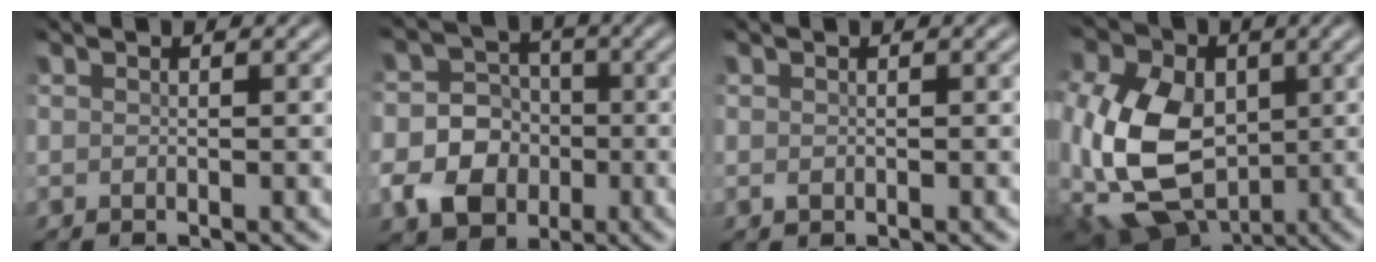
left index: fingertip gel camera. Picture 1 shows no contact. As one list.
[{"total": 7.6, "force": [-1.7, 6.6, 3.3], "torque": [-0.057, -0.005, -0.056]}, {"total": 0.6, "force": [-0.1, 0.4, 0.3], "torque": [-0.007, 0.000, -0.004]}, {"total": 13.4, "force": [-0.9, 9.7, 9.2], "torque": [-0.220, -0.012, -0.013]}]